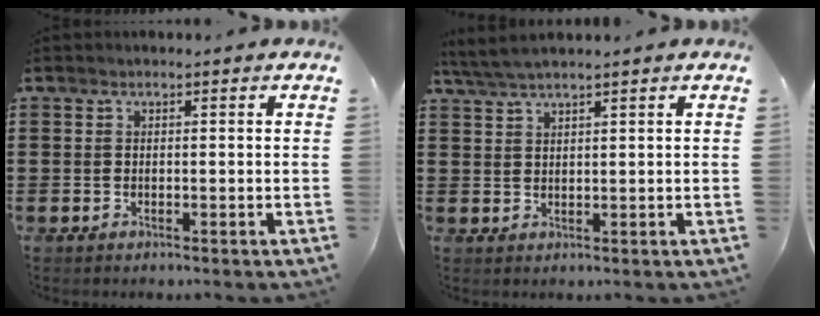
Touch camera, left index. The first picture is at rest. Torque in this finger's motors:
{"motor_torque": [2.14, 0.00, 0.10, 0.03]}